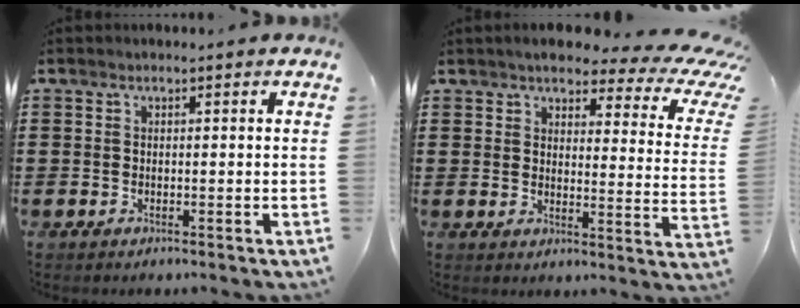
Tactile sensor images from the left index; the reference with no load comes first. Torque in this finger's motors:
{"motor_torque": [1.70, -0.44, 0.79, 0.04]}